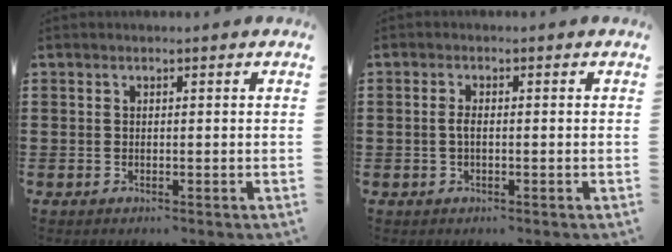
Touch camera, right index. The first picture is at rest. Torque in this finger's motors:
{"motor_torque": [1.15, 0.99, 0.17, 0.04]}